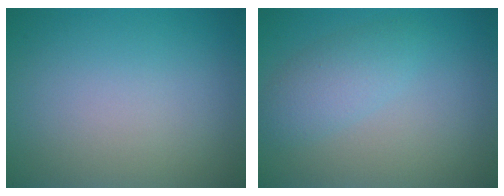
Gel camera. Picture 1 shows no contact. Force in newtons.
{"total": 2.8, "press": 2.8, "slide": 0.1}